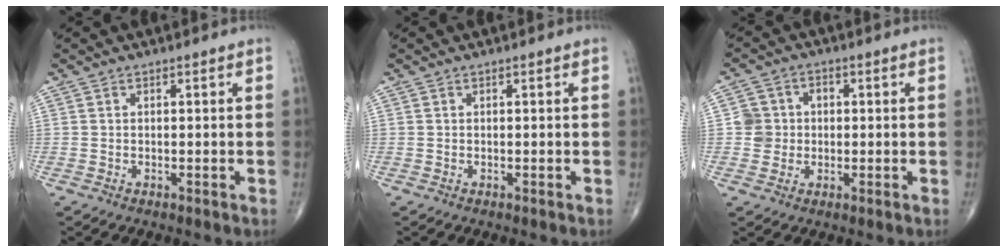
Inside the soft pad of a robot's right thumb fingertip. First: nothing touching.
{"total": 0.0}
{"total": 5.0, "force": [0.0, 4.9, 1.1], "torque": [0.011, 0.010, -0.006]}